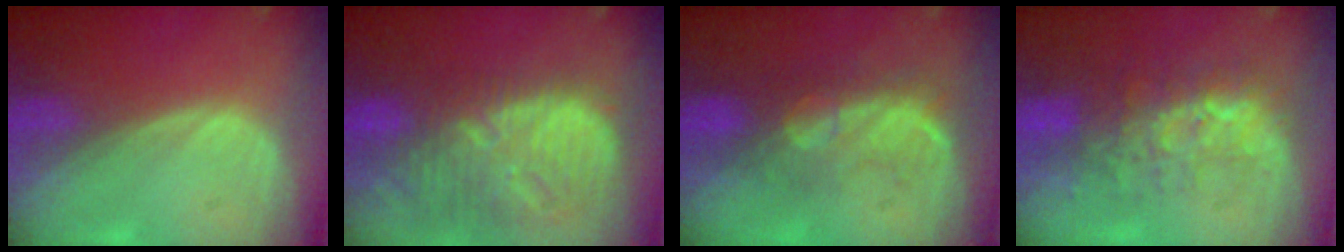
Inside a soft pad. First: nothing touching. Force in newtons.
{"total": 13.4, "press": 11.5, "slide": 7.0}
{"total": 7.6, "press": 7.3, "slide": 2.1}
{"total": 9.0, "press": 8.3, "slide": 3.5}